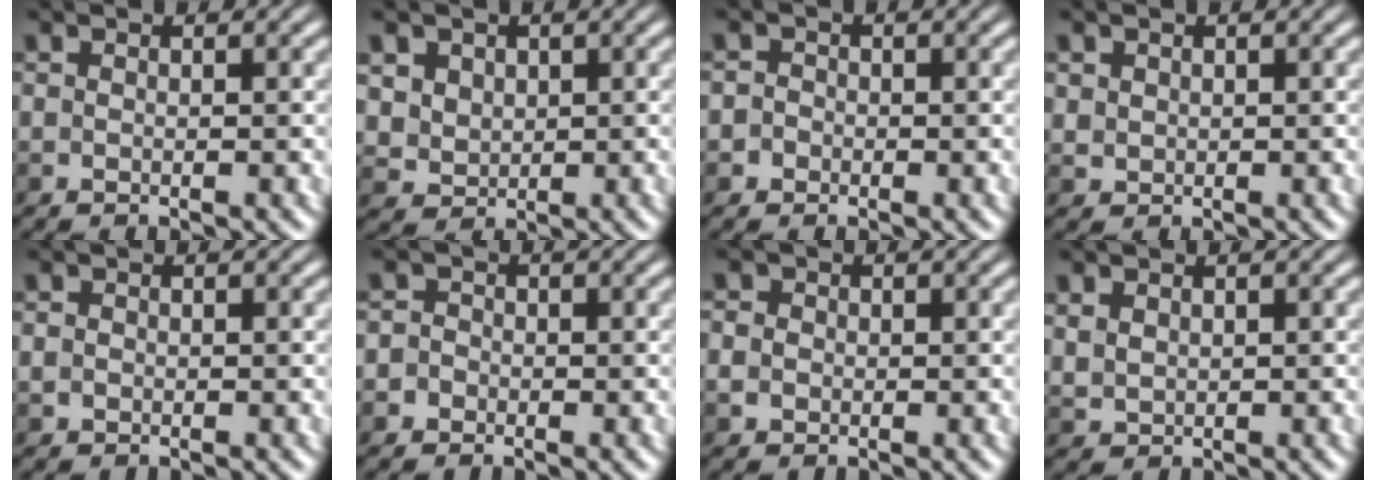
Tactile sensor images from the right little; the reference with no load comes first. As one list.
[{"total": 2.3, "force": [0.9, 2.0, 0.6], "torque": [-0.031, -0.006, 0.032]}, {"total": 1.7, "force": [-0.7, 1.6, 0.2], "torque": [-0.005, 0.005, -0.016]}, {"total": 1.2, "force": [0.5, 1.1, 0.1], "torque": [-0.016, -0.003, 0.008]}, {"total": 0.9, "force": [0.0, 0.9, 0.3], "torque": [-0.011, -0.001, -0.003]}, {"total": 2.1, "force": [-0.7, 1.9, 0.5], "torque": [-0.004, 0.007, -0.023]}, {"total": 2.4, "force": [0.3, 2.2, 0.9], "torque": [-0.031, 0.004, 0.000]}, {"total": 1.8, "force": [0.9, 1.4, 0.6], "torque": [-0.027, -0.002, 0.020]}]